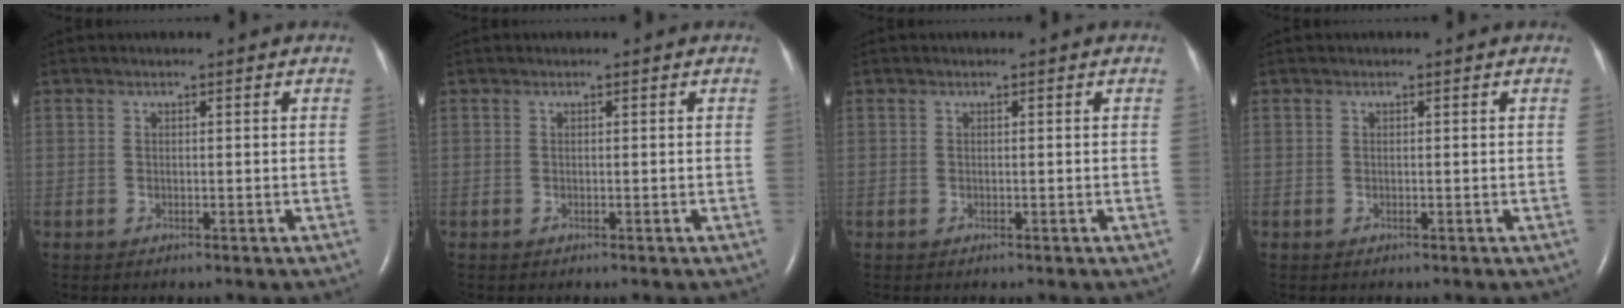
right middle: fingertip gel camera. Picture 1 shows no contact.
{"total": 0.0}
{"total": 0.0}
{"total": 0.0}